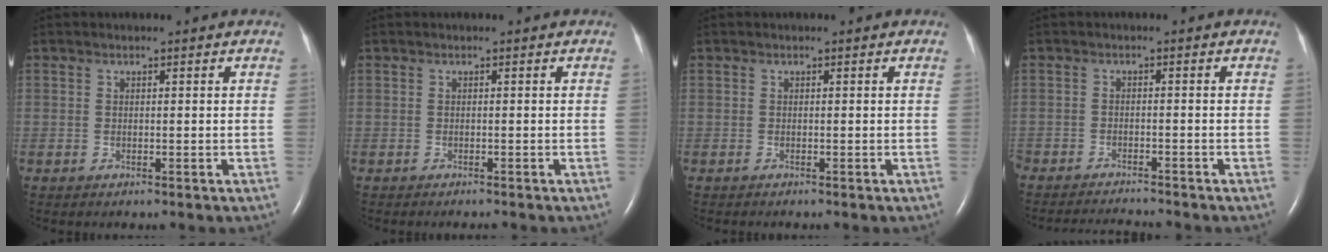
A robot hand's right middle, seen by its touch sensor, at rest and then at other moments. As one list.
[{"total": 0.9, "force": [-0.8, 0.0, 0.3], "torque": [-0.004, -0.002, -0.010]}, {"total": 0.0}, {"total": 6.1, "force": [-6.0, 0.0, 1.3], "torque": [-0.013, -0.015, -0.094]}]